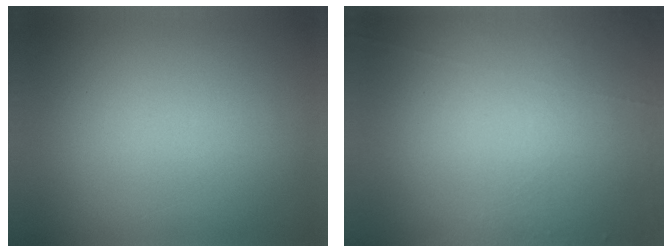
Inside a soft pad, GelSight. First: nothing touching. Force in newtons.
{"total": 4.5}